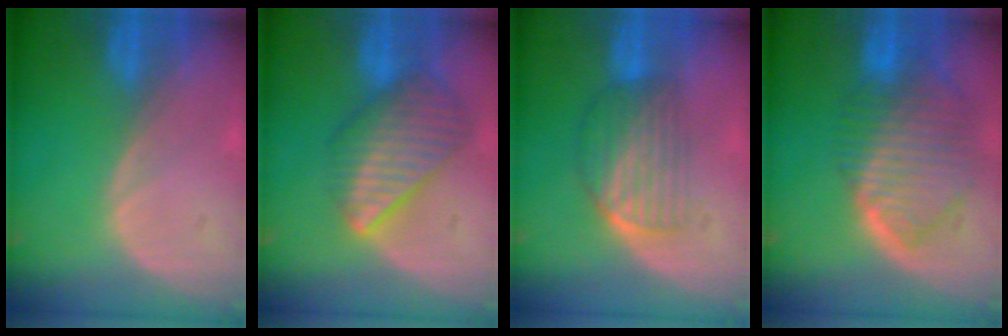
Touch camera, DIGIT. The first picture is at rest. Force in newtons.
{"total": 8.7, "press": 7.6, "slide": 4.4}
{"total": 6.9, "press": 5.8, "slide": 3.7}
{"total": 9.9, "press": 8.4, "slide": 5.2}